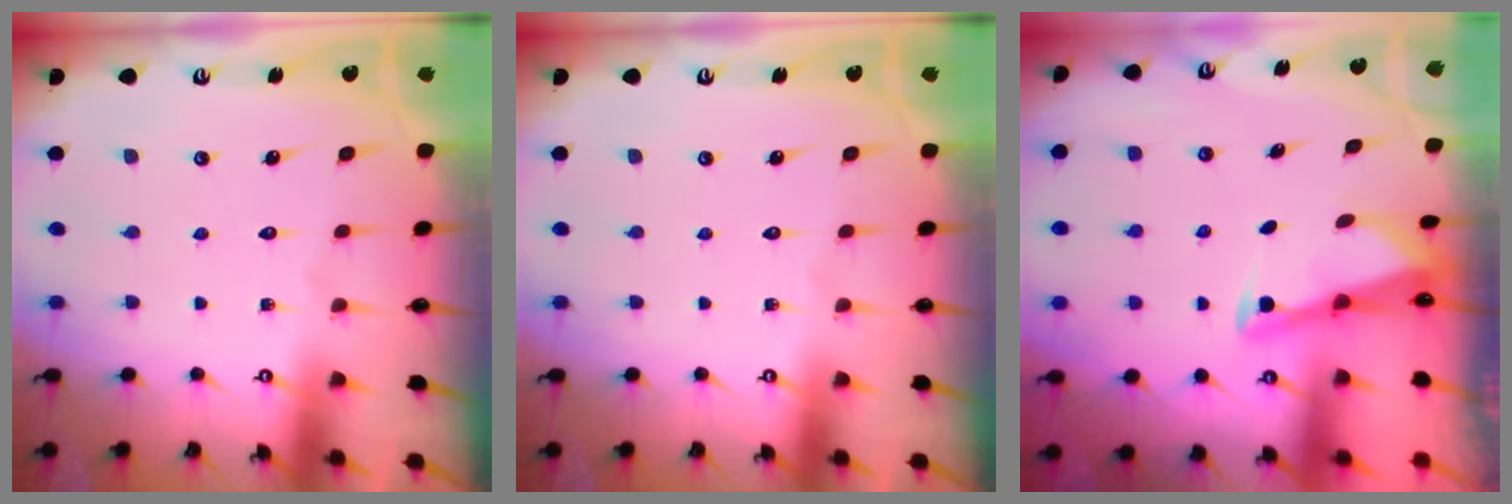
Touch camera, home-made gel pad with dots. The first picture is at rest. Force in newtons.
{"total": 0.0}
{"total": 2.5, "press": 2.5, "slide": 0.1}